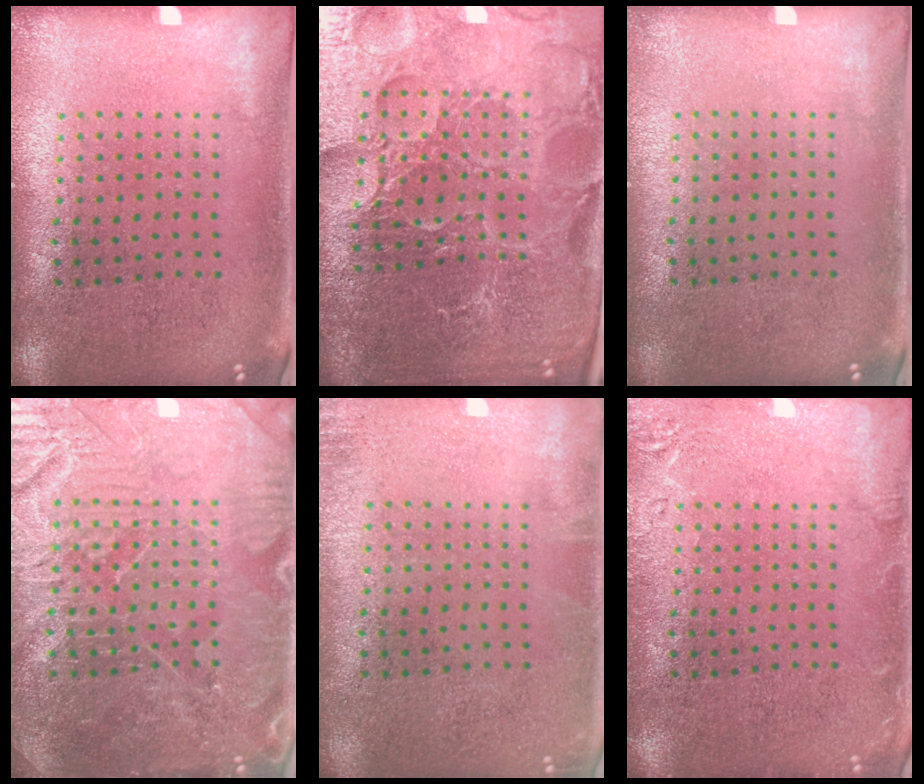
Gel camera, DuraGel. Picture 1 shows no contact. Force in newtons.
{"total": 5.2, "press": 5.0, "slide": 1.6}
{"total": 0.0}
{"total": 4.7, "press": 4.6, "slide": 1.0}
{"total": 1.2, "press": 1.1, "slide": 0.2}
{"total": 2.2, "press": 2.2, "slide": 0.4}